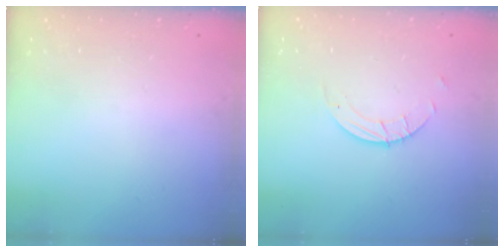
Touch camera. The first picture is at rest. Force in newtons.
{"total": 1.5, "press": 1.5, "slide": 0.1}